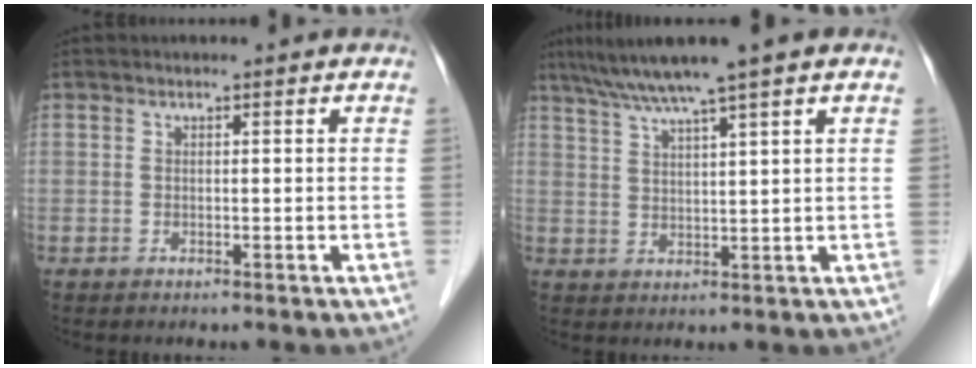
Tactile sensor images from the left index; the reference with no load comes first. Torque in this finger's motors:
{"motor_torque": [0.15, -0.19, 0.52, 0.10]}